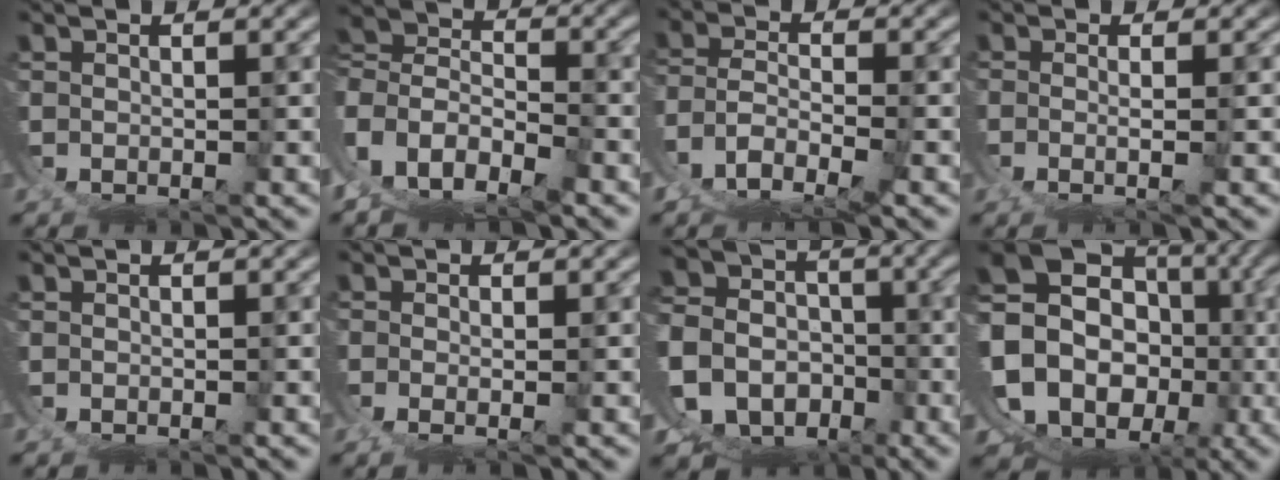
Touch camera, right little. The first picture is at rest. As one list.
[{"total": 12.2, "force": [-1.4, 11.3, 4.4], "torque": [-0.146, -0.046, -0.031]}, {"total": 4.4, "force": [-1.7, 2.9, 2.8], "torque": [-0.064, -0.025, -0.019]}, {"total": 2.3, "force": [0.5, -1.6, 1.5], "torque": [-0.021, -0.003, 0.011]}, {"total": 0.0}, {"total": 1.8, "force": [0.5, -1.5, 0.9], "torque": [-0.013, -0.004, 0.012]}, {"total": 11.9, "force": [-1.0, 10.8, 4.9], "torque": [-0.080, -0.032, -0.022]}, {"total": 19.0, "force": [-1.0, 17.2, 8.1], "torque": [-0.199, -0.057, -0.015]}]